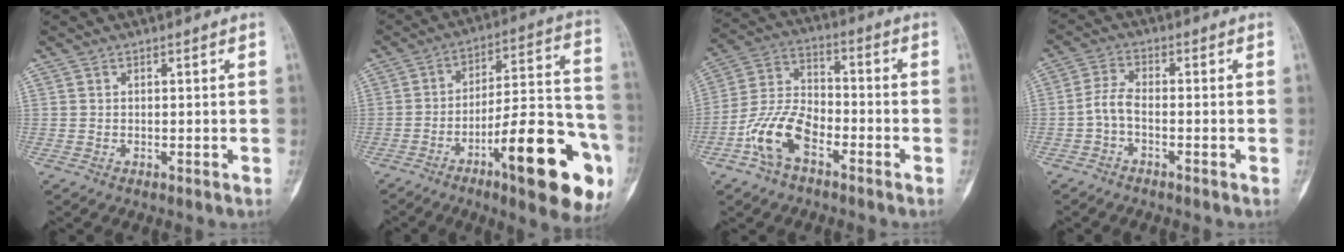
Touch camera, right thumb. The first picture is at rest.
{"total": 23.4, "force": [-10.3, 6.1, 20.2], "torque": [-0.249, 0.059, -0.147]}
{"total": 11.5, "force": [-5.4, 6.3, 7.9], "torque": [-0.158, 0.041, -0.109]}
{"total": 3.7, "force": [-1.5, 1.5, 3.0], "torque": [-0.067, 0.015, -0.038]}